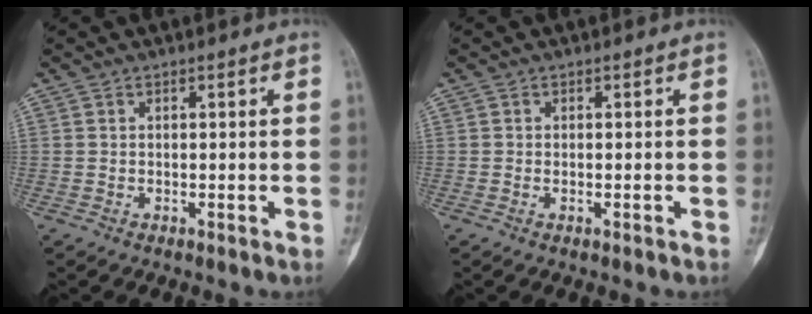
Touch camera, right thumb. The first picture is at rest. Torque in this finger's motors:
{"motor_torque": [-0.58, -0.24, 0.08, 0.07, -0.05]}